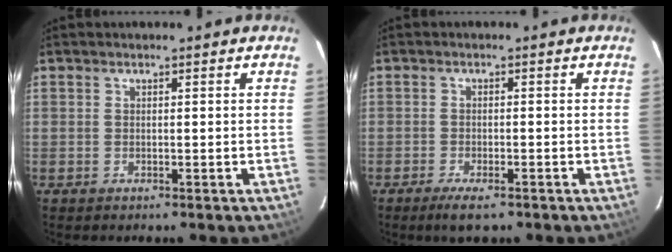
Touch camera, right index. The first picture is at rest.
{"total": 4.2, "force": [-3.0, 1.1, 2.7], "torque": [-0.063, -0.009, -0.053]}